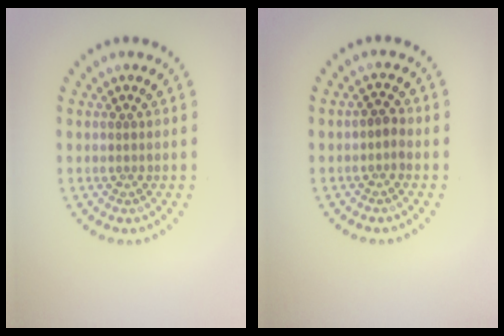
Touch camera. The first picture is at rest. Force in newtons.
{"total": 1.1, "press": 1.0, "slide": 0.5}